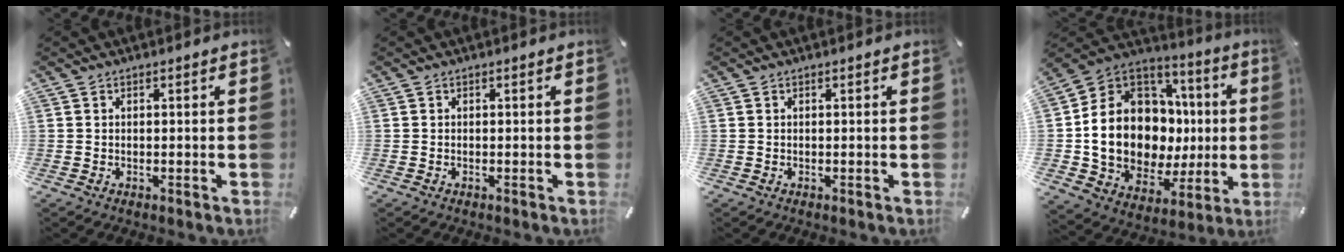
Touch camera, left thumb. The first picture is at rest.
{"total": 0.0}
{"total": 0.0}
{"total": 18.2, "force": [-0.1, 14.7, 10.6], "torque": [-0.223, -0.027, 0.017]}